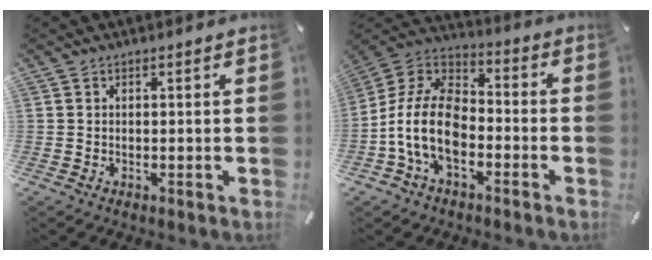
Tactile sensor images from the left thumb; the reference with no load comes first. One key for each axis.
{"total": 14.0, "fx": -5.6, "fy": 8.5, "fz": 9.6, "tx": -0.217, "ty": 0.016, "tz": -0.111}